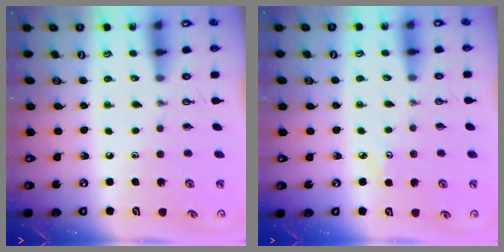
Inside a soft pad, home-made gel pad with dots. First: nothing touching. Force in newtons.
{"total": 2.9, "press": 2.9, "slide": 0.3}